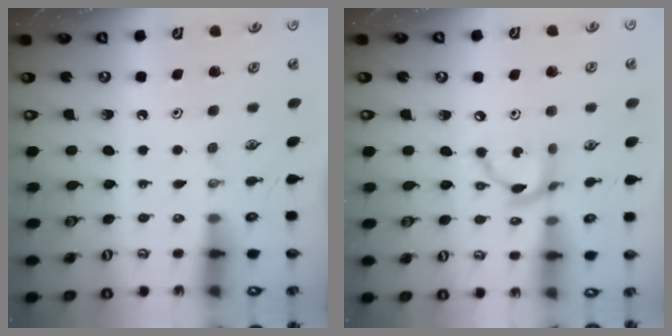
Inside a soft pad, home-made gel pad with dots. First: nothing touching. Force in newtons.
{"total": 8.4, "press": 8.4, "slide": 0.2}